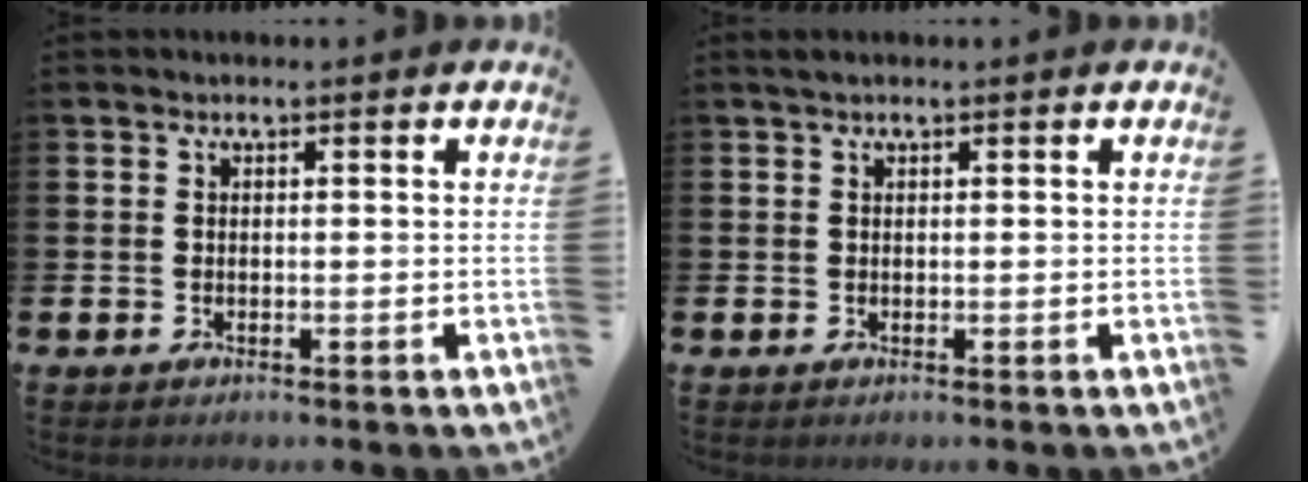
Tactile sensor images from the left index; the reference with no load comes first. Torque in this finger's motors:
{"motor_torque": [-0.08, -0.02, 0.01, 0.02]}